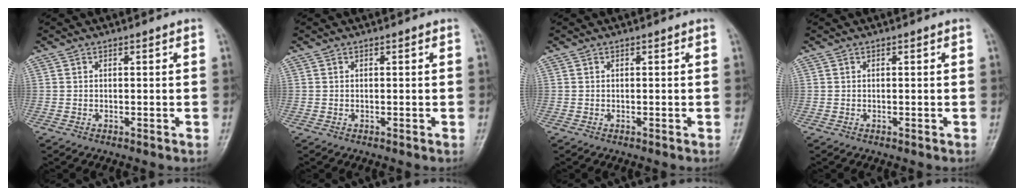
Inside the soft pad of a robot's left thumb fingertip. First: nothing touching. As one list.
[{"total": 0.0}, {"total": 0.0}, {"total": 0.0}]